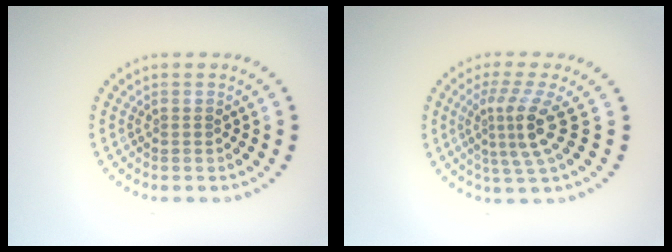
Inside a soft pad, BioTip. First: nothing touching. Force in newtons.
{"total": 3.8, "press": 2.6, "slide": 2.8}